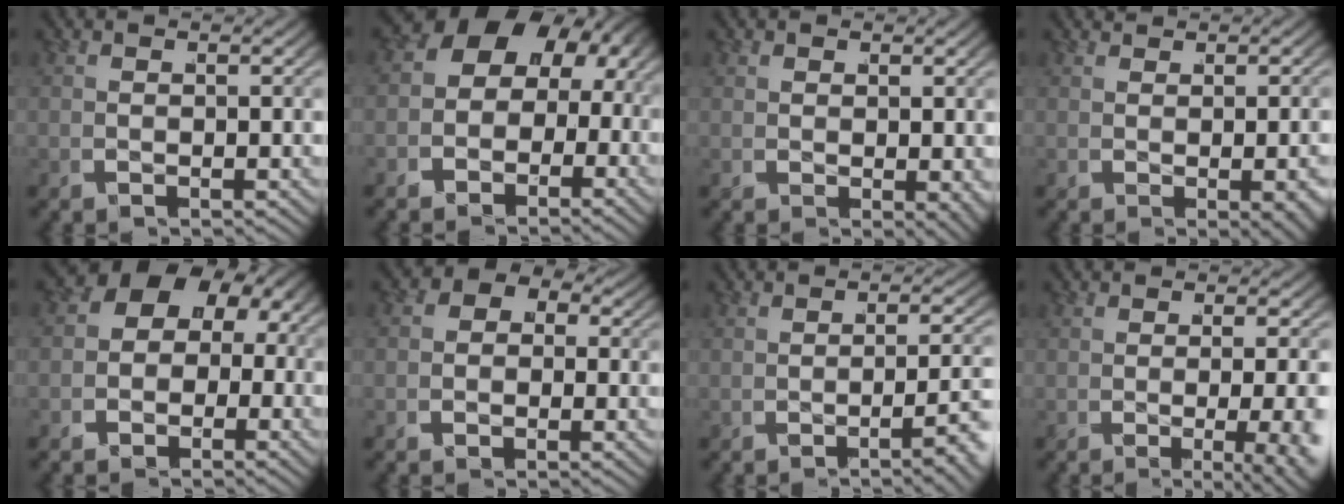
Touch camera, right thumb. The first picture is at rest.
{"total": 8.8, "force": [-0.1, 7.1, 5.1], "torque": [-0.097, -0.002, -0.013]}
{"total": 0.8, "force": [0.3, 0.3, 0.7], "torque": [-0.004, -0.005, 0.010]}
{"total": 1.1, "force": [0.1, 0.2, 1.0], "torque": [-0.010, -0.006, 0.012]}
{"total": 7.2, "force": [-0.1, 6.0, 3.9], "torque": [-0.075, -0.001, -0.012]}
{"total": 2.7, "force": [-0.6, 2.6, 0.6], "torque": [-0.022, -0.002, -0.025]}
{"total": 3.9, "force": [-2.0, 0.8, 3.2], "torque": [-0.045, 0.009, -0.037]}
{"total": 5.7, "force": [-1.7, 1.6, 5.2], "torque": [-0.069, -0.004, -0.028]}